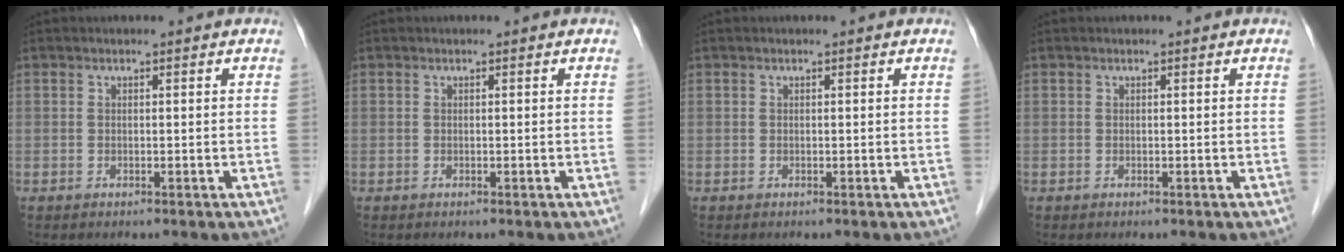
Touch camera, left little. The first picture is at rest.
{"total": 0.0}
{"total": 0.0}
{"total": 0.0}